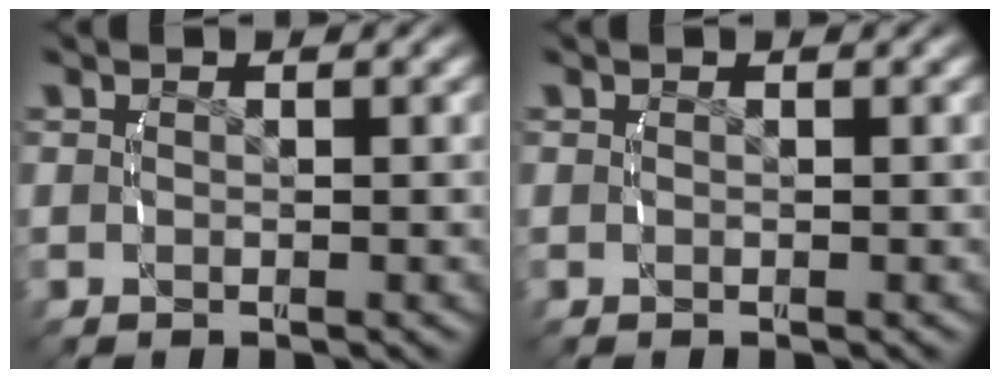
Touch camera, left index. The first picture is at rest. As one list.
[{"total": 0.0}]